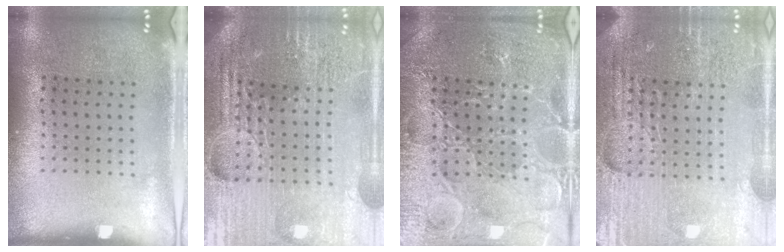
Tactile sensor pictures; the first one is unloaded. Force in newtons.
{"total": 5.8, "press": 5.2, "slide": 2.6}
{"total": 4.5, "press": 4.5, "slide": 0.5}
{"total": 4.7, "press": 4.4, "slide": 1.7}